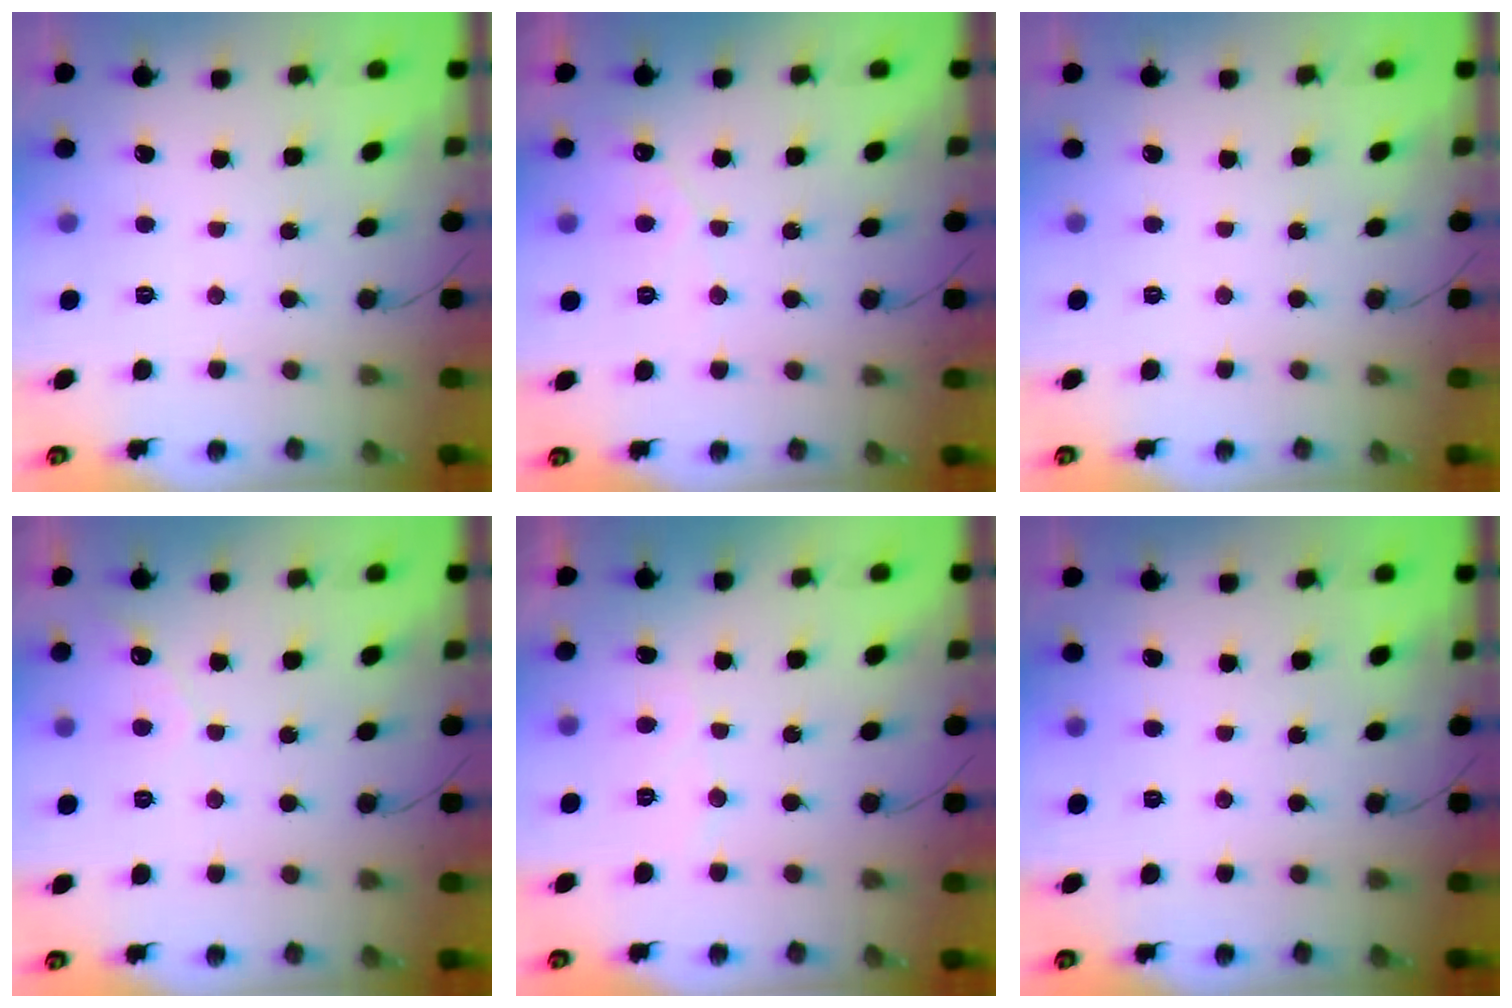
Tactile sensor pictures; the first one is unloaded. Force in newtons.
{"total": 3.2, "press": 3.2, "slide": 0.1}
{"total": 0.0}
{"total": 3.1, "press": 3.1, "slide": 0.1}
{"total": 3.8, "press": 3.8, "slide": 0.2}
{"total": 0.0}